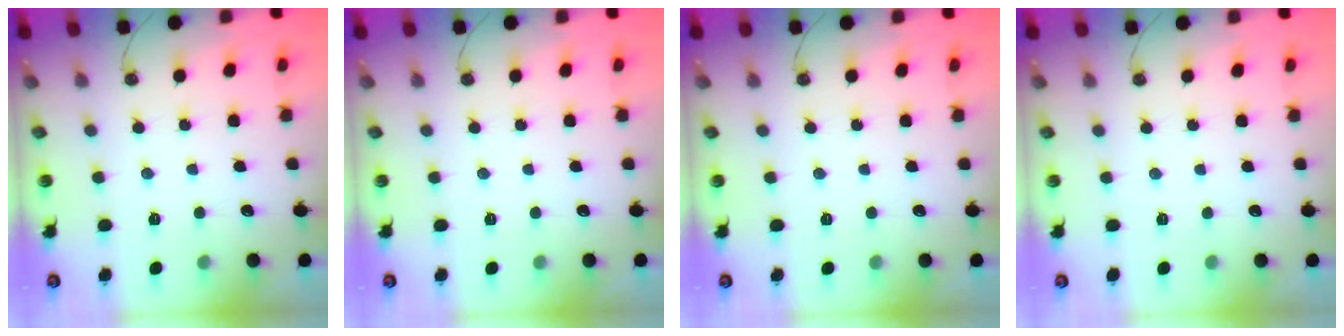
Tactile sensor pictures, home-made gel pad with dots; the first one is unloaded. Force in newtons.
{"total": 0.0}
{"total": 0.0}
{"total": 1.3, "press": 0.5, "slide": 1.2}